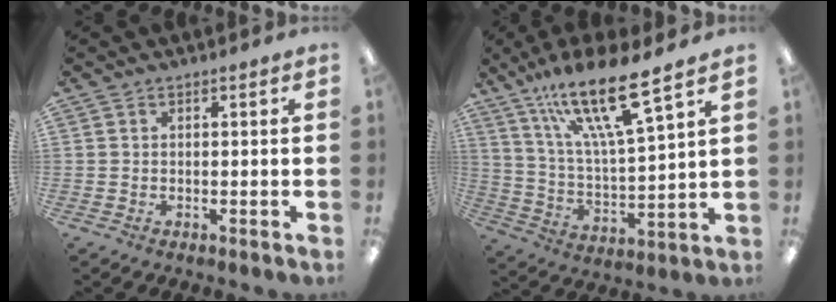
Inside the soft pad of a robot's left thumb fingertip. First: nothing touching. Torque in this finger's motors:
{"motor_torque": [0.59, -0.02, 1.44, -1.34, 0.17]}